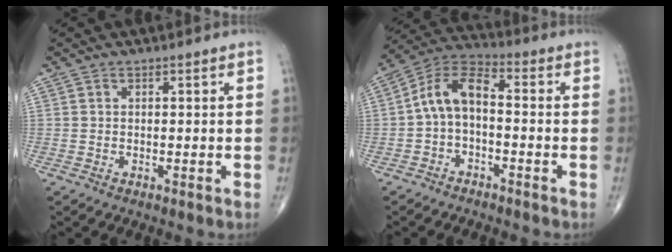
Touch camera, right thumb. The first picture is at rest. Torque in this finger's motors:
{"motor_torque": [-0.14, 0.55, 0.78, -0.16, 0.18]}